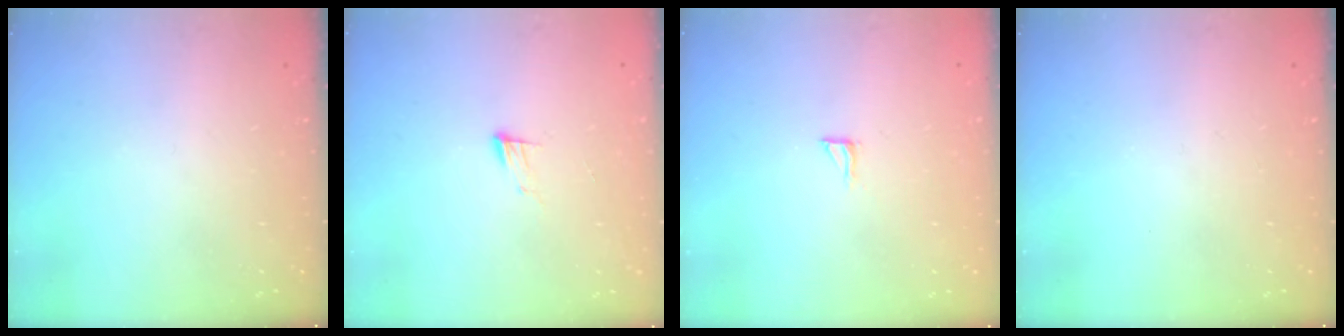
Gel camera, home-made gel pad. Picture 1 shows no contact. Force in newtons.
{"total": 5.1, "press": 5.1, "slide": 0.5}
{"total": 3.6, "press": 3.6, "slide": 0.4}
{"total": 0.0}